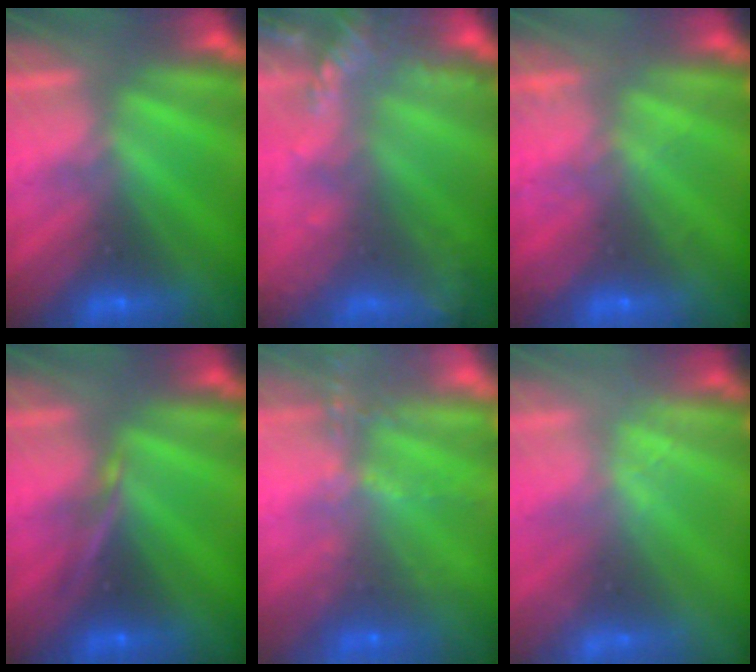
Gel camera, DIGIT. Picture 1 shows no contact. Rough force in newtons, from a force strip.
{"total": 6.9}
{"total": 2.1}
{"total": 2.1}
{"total": 10.8}
{"total": 2.3}